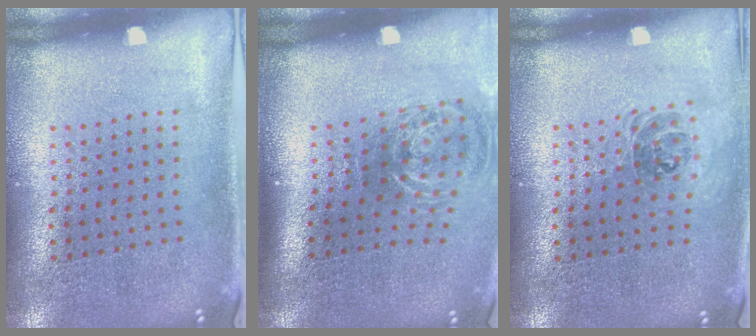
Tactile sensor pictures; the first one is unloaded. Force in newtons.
{"total": 1.7, "press": 1.2, "slide": 1.2}
{"total": 1.0, "press": 0.8, "slide": 0.5}